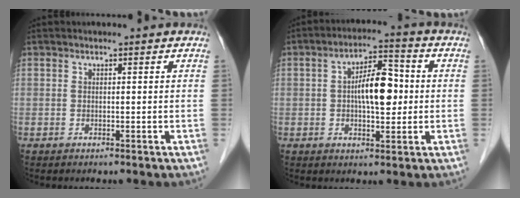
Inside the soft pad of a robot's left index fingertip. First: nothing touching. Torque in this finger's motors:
{"motor_torque": [0.07, -0.01, 0.24, 0.06]}